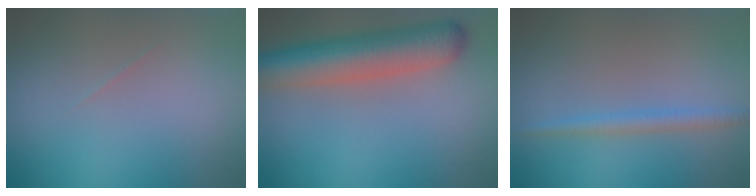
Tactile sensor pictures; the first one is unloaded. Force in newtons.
{"total": 7.4, "press": 7.4, "slide": 0.5}
{"total": 1.7, "press": 1.7, "slide": 0.1}